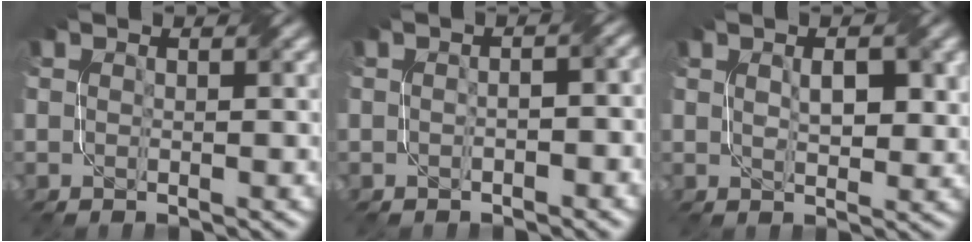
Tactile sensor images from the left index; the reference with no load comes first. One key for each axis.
{"total": 2.1, "fx": -0.6, "fy": 0.9, "fz": 1.8, "tx": -0.025, "ty": -0.001, "tz": -0.005}
{"total": 3.0, "fx": 0.9, "fy": 1.3, "fz": 2.5, "tx": -0.046, "ty": 0.001, "tz": 0.020}